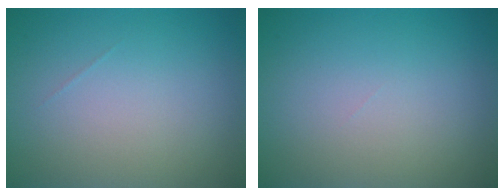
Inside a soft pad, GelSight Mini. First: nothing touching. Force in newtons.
{"total": 0.0}